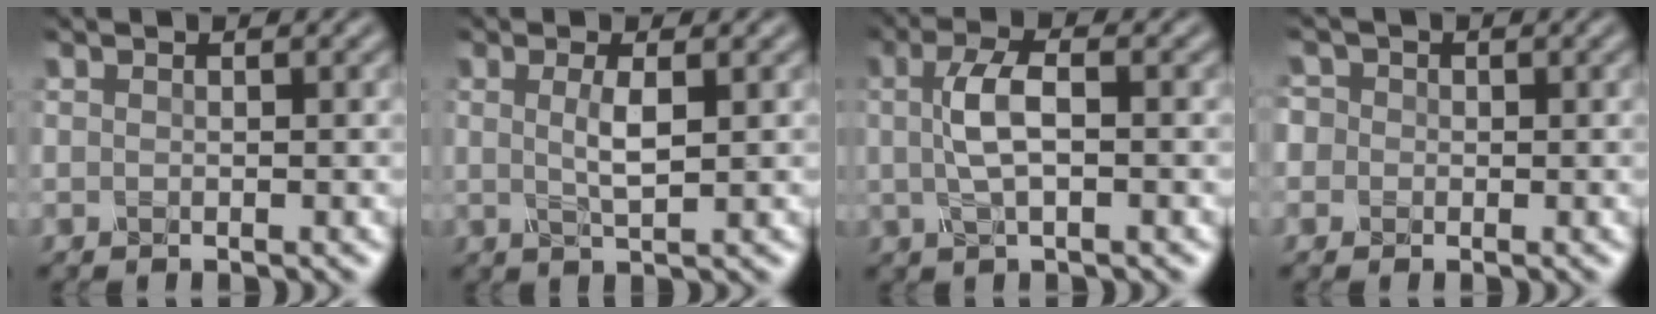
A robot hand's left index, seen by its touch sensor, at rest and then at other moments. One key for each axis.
{"total": 2.3, "fx": 0.5, "fy": 0.5, "fz": 2.2, "tx": -0.044, "ty": -0.001, "tz": 0.011}
{"total": 3.7, "fx": 0.3, "fy": 1.3, "fz": 3.5, "tx": -0.075, "ty": 0.005, "tz": 0.003}
{"total": 2.9, "fx": 0.6, "fy": 2.6, "fz": 1.0, "tx": 0.001, "ty": 0.020, "tz": -0.018}